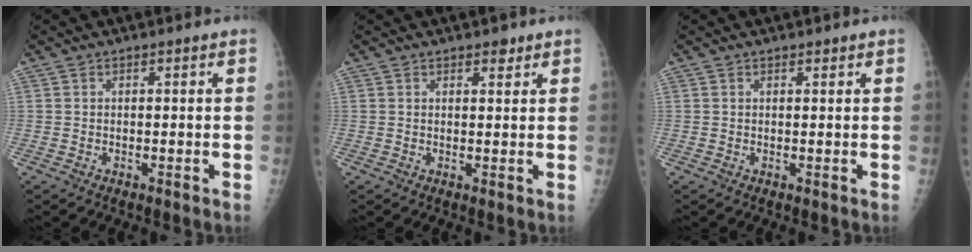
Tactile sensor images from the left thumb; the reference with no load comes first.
{"total": 1.9, "force": [1.4, 1.0, 0.9], "torque": [-0.002, -0.008, 0.016]}
{"total": 0.6, "force": [0.5, 0.3, 0.2], "torque": [-0.003, -0.005, 0.007]}